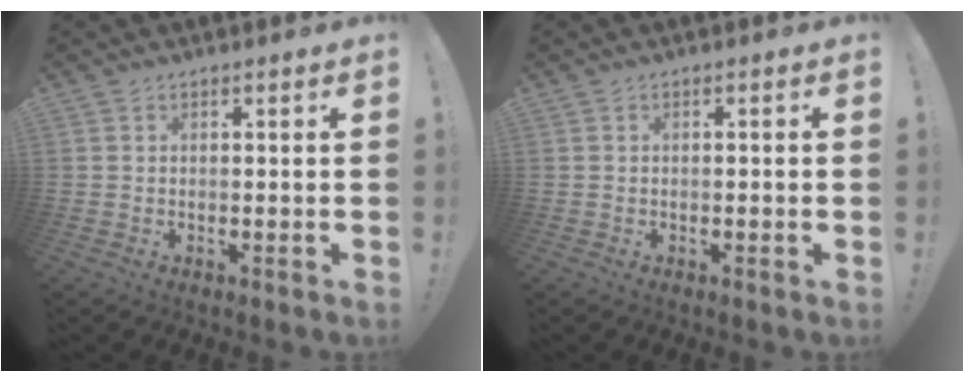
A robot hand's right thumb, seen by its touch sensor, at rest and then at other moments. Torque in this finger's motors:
{"motor_torque": [0.14, 0.12, -0.11, 0.02, 0.01]}